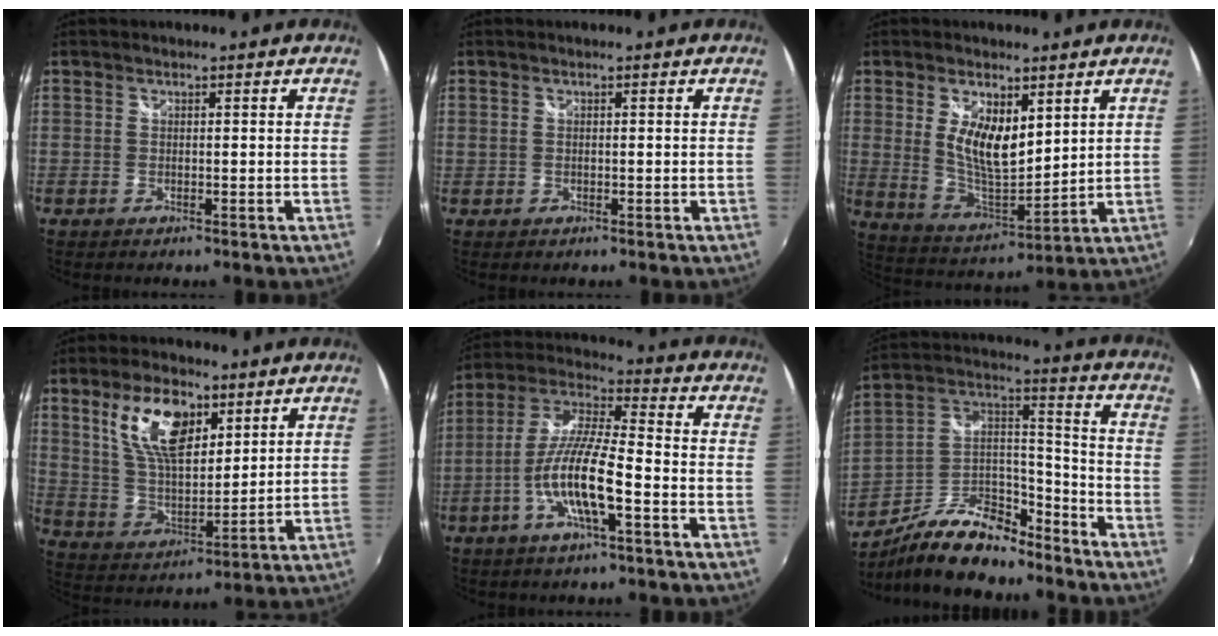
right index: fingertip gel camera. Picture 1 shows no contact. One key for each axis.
{"total": 0.0}
{"total": 10.6, "fx": 3.6, "fy": 4.8, "fz": 8.7, "tx": -0.159, "ty": -0.006, "tz": 0.078}
{"total": 13.9, "fx": 6.8, "fy": 6.6, "fz": 10.1, "tx": -0.186, "ty": 0.013, "tz": 0.136}
{"total": 12.1, "fx": -4.6, "fy": 1.9, "fz": 11.1, "tx": -0.225, "ty": -0.002, "tz": -0.090}
{"total": 16.7, "fx": -12.5, "fy": 6.6, "fz": 8.9, "tx": -0.181, "ty": 0.025, "tz": -0.217}